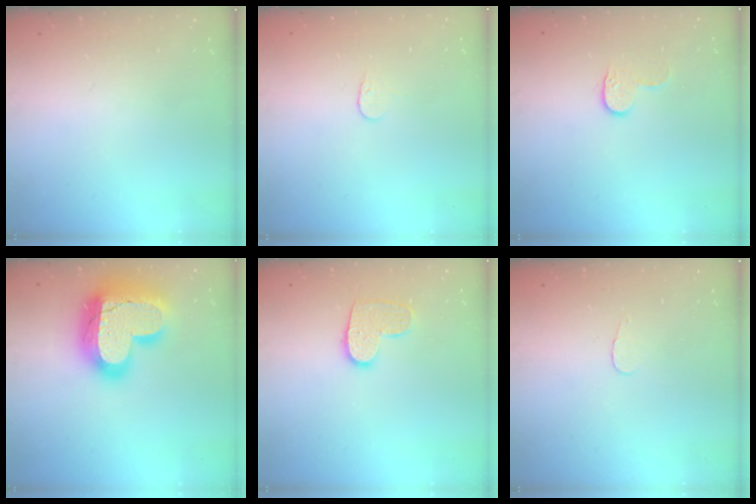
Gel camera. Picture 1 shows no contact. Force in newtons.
{"total": 3.7, "press": 3.7, "slide": 0.3}
{"total": 4.6, "press": 4.6, "slide": 0.3}
{"total": 27.3, "press": 27.2, "slide": 2.0}
{"total": 8.7, "press": 8.7, "slide": 0.4}
{"total": 2.8, "press": 2.8, "slide": 0.3}